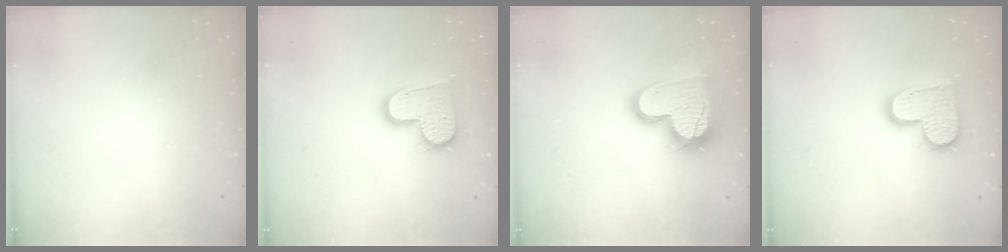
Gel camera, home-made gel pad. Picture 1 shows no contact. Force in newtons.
{"total": 13.8, "press": 13.7, "slide": 1.0}
{"total": 17.8, "press": 17.7, "slide": 1.7}
{"total": 12.4, "press": 12.4, "slide": 0.8}